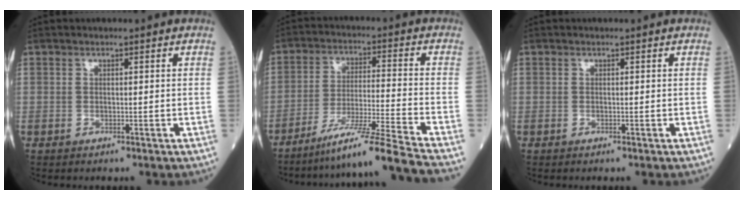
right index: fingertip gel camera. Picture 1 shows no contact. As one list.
[{"total": 15.4, "force": [-13.1, -3.7, 7.3], "torque": [-0.109, -0.017, -0.213]}, {"total": 0.0}]